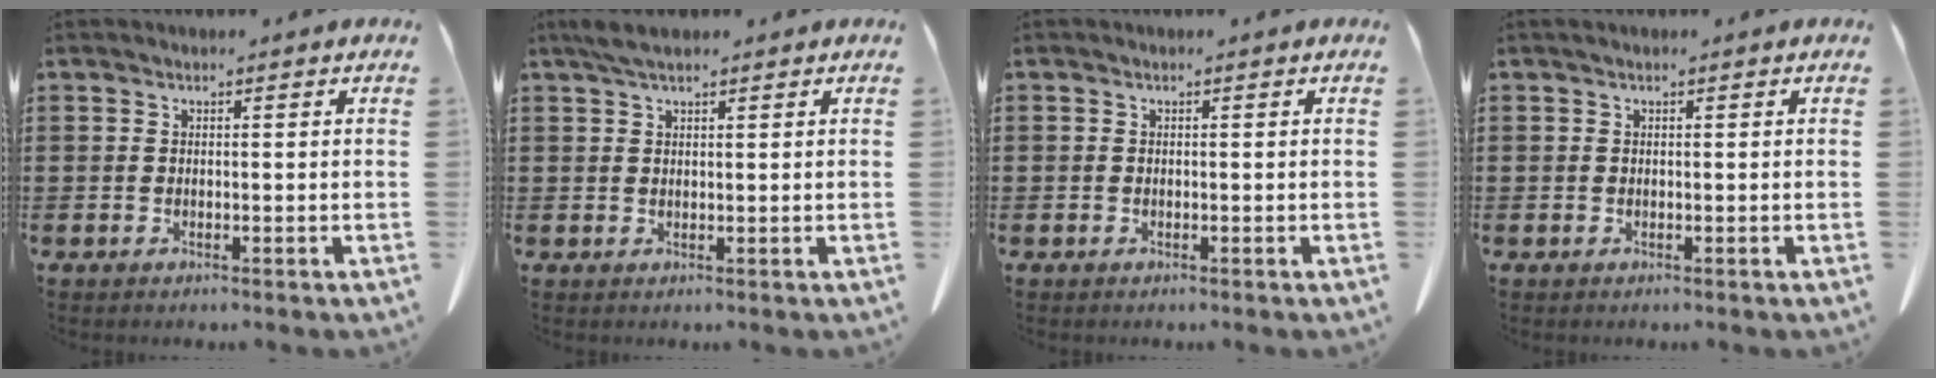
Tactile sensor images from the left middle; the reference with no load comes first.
{"total": 2.4, "force": [1.8, 0.7, 1.5], "torque": [-0.034, 0.003, 0.034]}
{"total": 0.0}
{"total": 0.0}